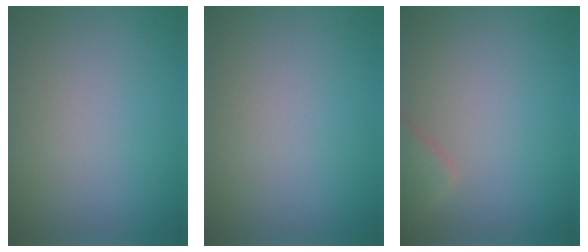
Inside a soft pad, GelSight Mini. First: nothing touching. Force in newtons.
{"total": 0.0}
{"total": 2.0, "press": 2.0, "slide": 0.2}